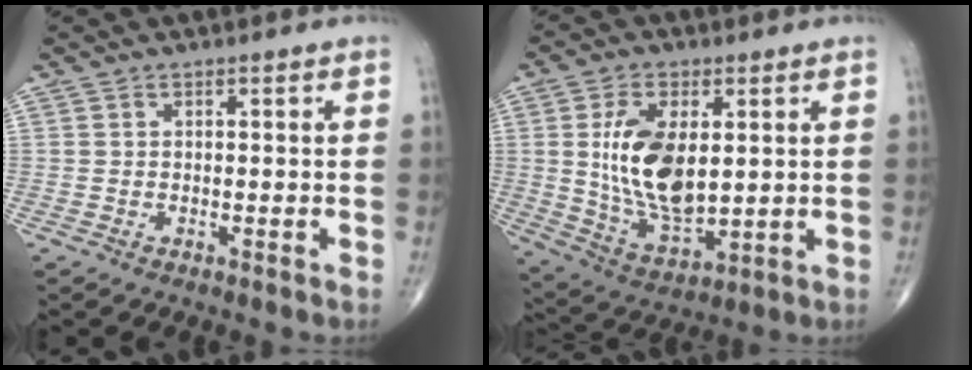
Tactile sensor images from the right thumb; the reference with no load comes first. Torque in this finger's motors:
{"motor_torque": [1.40, 2.16, 1.49, 0.14, 0.15]}